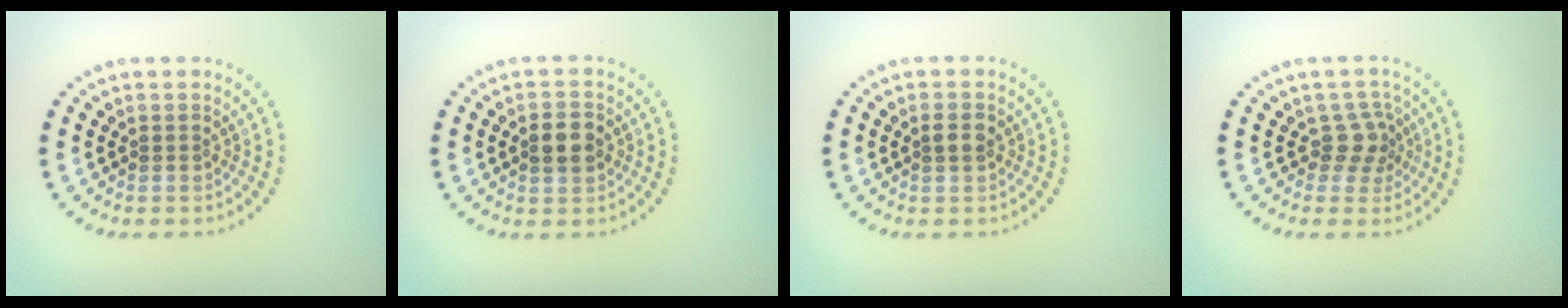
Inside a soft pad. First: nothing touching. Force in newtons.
{"total": 3.0, "press": 3.0, "slide": 0.1}
{"total": 1.5, "press": 1.4, "slide": 0.5}
{"total": 2.4, "press": 1.9, "slide": 1.5}